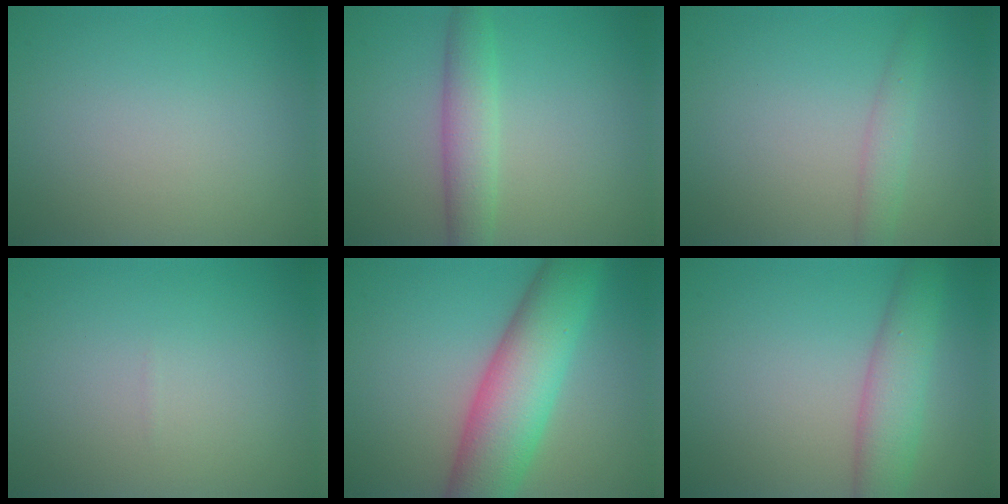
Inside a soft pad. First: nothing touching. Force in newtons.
{"total": 3.6, "press": 3.6, "slide": 0.0}
{"total": 1.8, "press": 1.8, "slide": 0.0}
{"total": 0.0}
{"total": 9.6, "press": 9.6, "slide": 0.2}
{"total": 4.7, "press": 4.7, "slide": 0.3}